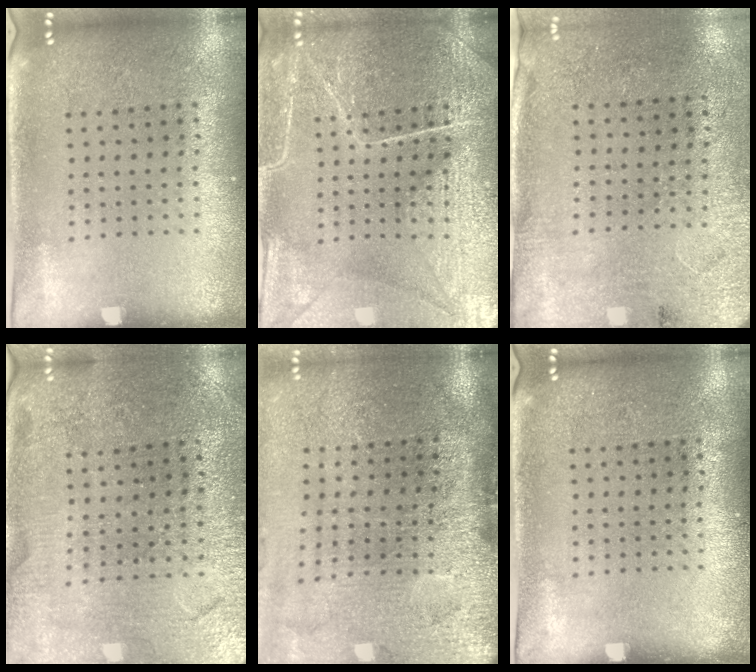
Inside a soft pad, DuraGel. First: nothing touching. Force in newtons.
{"total": 4.4, "press": 4.4, "slide": 0.4}
{"total": 2.6, "press": 2.2, "slide": 1.5}
{"total": 1.3, "press": 1.3, "slide": 0.1}
{"total": 4.8, "press": 3.7, "slide": 3.0}
{"total": 0.0}